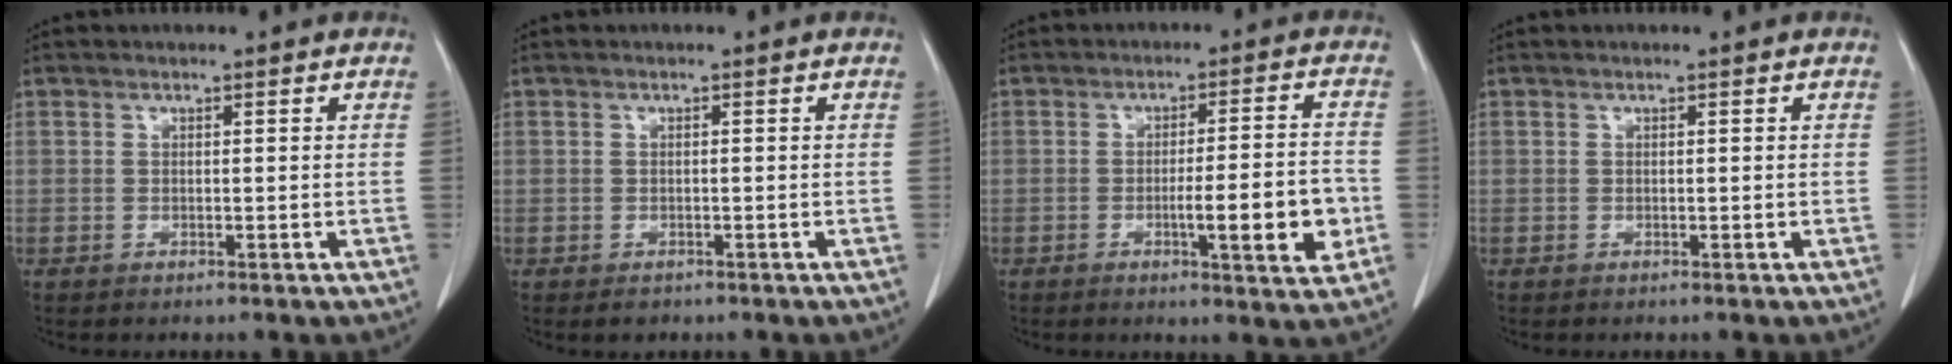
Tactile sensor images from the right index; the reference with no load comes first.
{"total": 1.4, "force": [-0.9, 1.0, 0.3], "torque": [-0.008, 0.000, -0.009]}
{"total": 9.8, "force": [-2.8, 0.8, 9.4], "torque": [-0.135, -0.002, -0.038]}
{"total": 0.0}